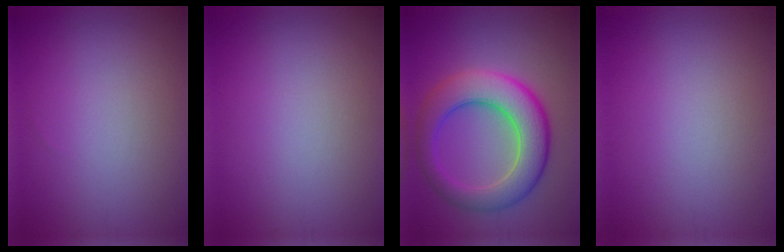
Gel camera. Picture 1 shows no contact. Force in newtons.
{"total": 0.0}
{"total": 8.1, "press": 8.1, "slide": 0.2}
{"total": 0.0}